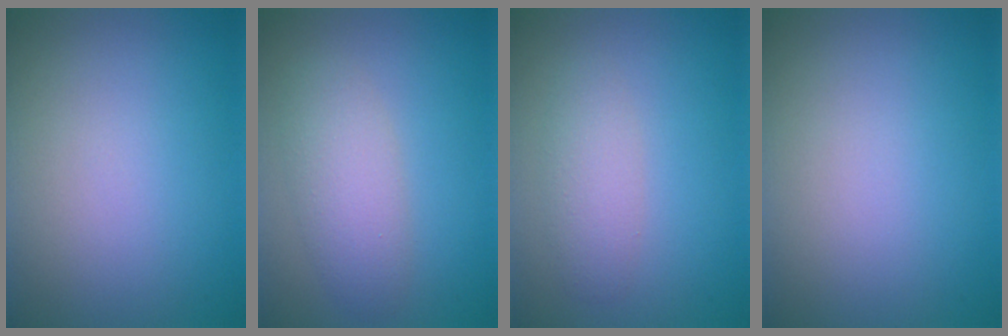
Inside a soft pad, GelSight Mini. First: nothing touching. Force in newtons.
{"total": 3.5, "press": 3.5, "slide": 0.1}
{"total": 2.3, "press": 2.3, "slide": 0.1}
{"total": 0.0}